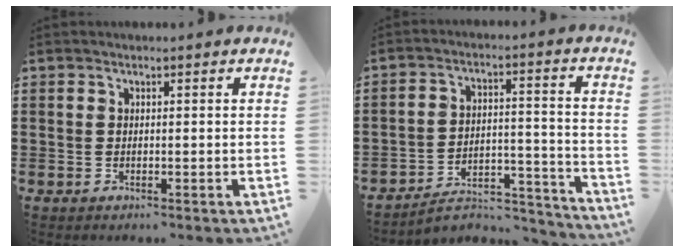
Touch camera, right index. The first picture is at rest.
{"total": 5.2, "force": [-4.7, 1.4, 1.8], "torque": [-0.033, 0.001, -0.092]}